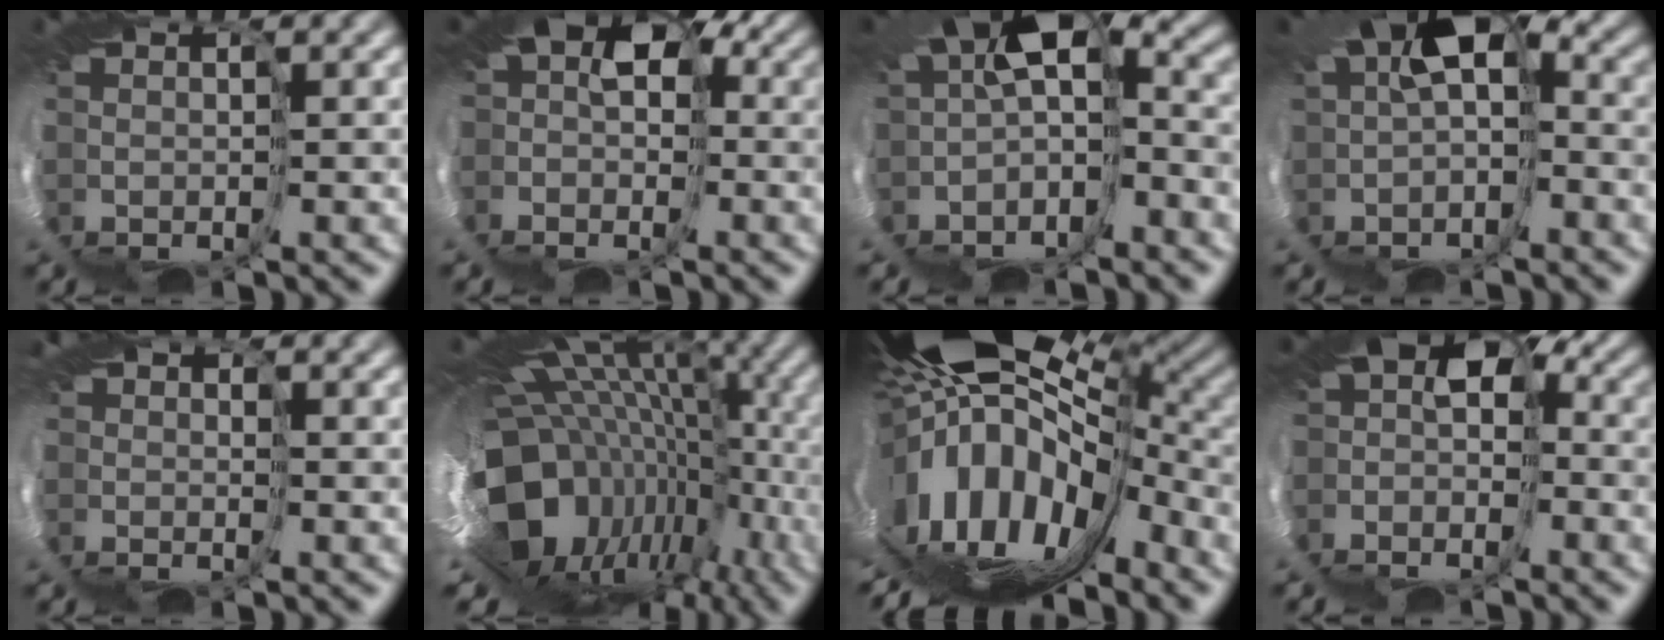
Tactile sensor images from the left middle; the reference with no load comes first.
{"total": 6.9, "force": [-0.7, 5.4, 4.3], "torque": [-0.064, -0.005, -0.018]}
{"total": 6.1, "force": [-2.2, 2.3, 5.2], "torque": [-0.098, -0.012, -0.024]}
{"total": 5.3, "force": [-0.9, 2.3, 4.7], "torque": [-0.075, -0.016, -0.004]}
{"total": 1.4, "force": [-0.2, 1.3, 0.5], "torque": [0.015, 0.005, -0.008]}
{"total": 13.5, "force": [-1.3, 9.5, 9.5], "torque": [-0.154, -0.038, 0.015]}
{"total": 13.0, "force": [-0.4, 7.2, 10.9], "torque": [-0.150, -0.027, 0.008]}
{"total": 5.6, "force": [-2.4, 4.2, 2.8], "torque": [-0.048, -0.015, -0.018]}